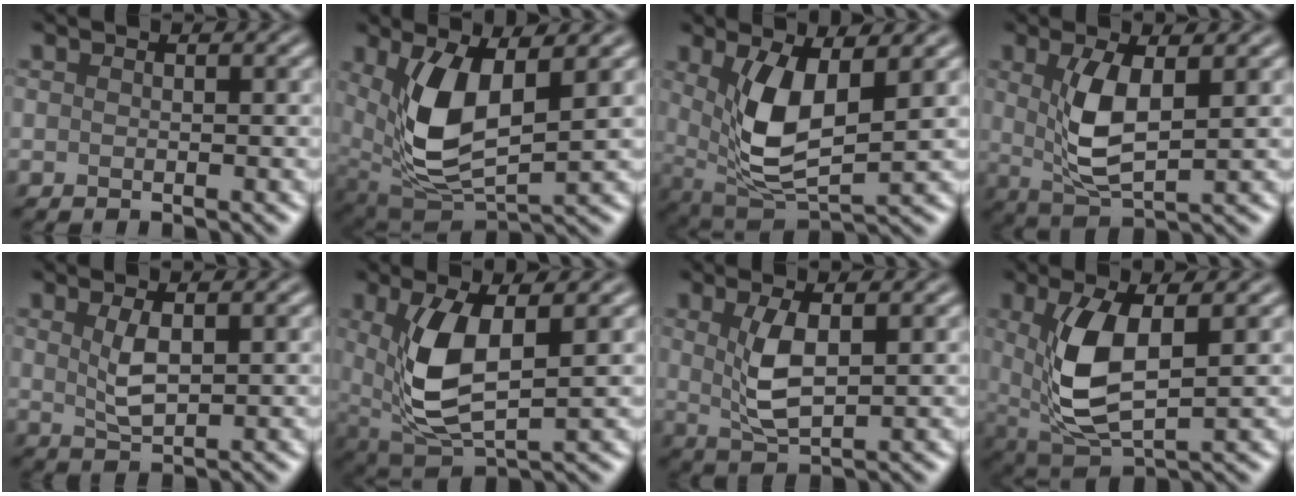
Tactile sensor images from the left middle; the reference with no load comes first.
{"total": 7.1, "force": [1.3, 3.1, 6.2], "torque": [-0.140, -0.018, 0.037]}
{"total": 6.1, "force": [1.0, 2.4, 5.6], "torque": [-0.121, -0.018, 0.032]}
{"total": 4.5, "force": [0.5, 1.5, 4.2], "torque": [-0.092, -0.007, 0.022]}
{"total": 2.1, "force": [0.5, 0.5, 1.9], "torque": [-0.044, -0.003, 0.021]}
{"total": 6.5, "force": [0.8, 2.7, 5.9], "torque": [-0.135, -0.015, 0.029]}
{"total": 3.5, "force": [0.5, 1.1, 3.3], "torque": [-0.077, -0.004, 0.022]}
{"total": 6.5, "force": [0.7, 2.7, 5.8], "torque": [-0.133, -0.014, 0.027]}